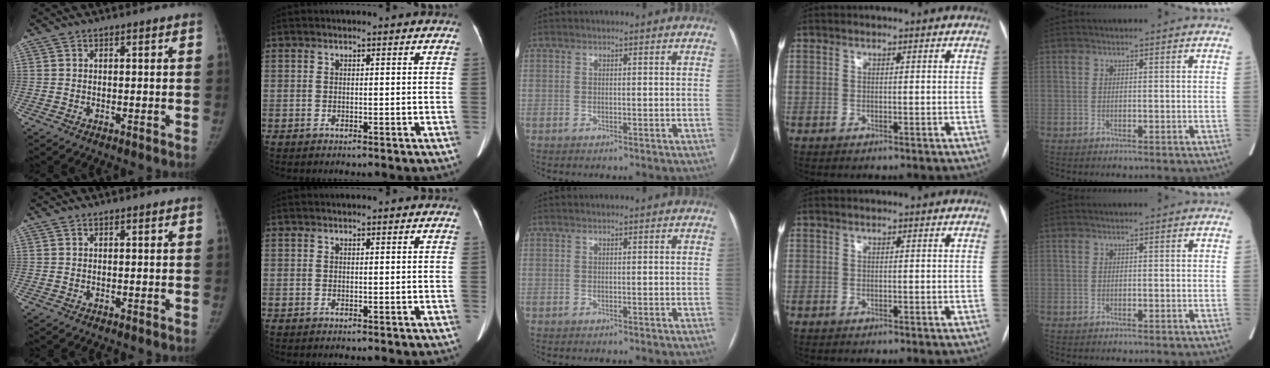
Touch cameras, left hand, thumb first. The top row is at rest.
{}